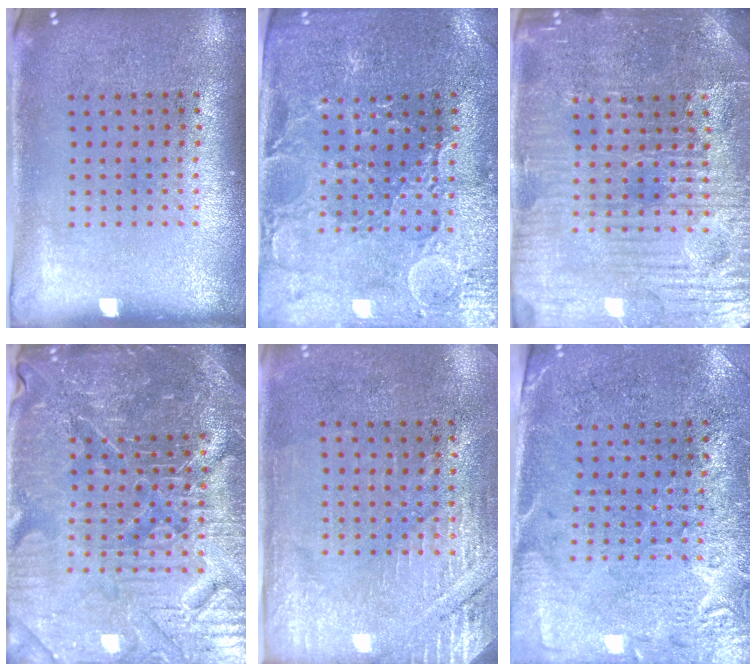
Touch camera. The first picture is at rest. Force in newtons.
{"total": 1.6, "press": 1.5, "slide": 0.5}
{"total": 4.8, "press": 4.7, "slide": 1.2}
{"total": 5.7, "press": 5.3, "slide": 1.9}
{"total": 2.8, "press": 2.6, "slide": 0.9}
{"total": 2.7, "press": 2.4, "slide": 1.2}